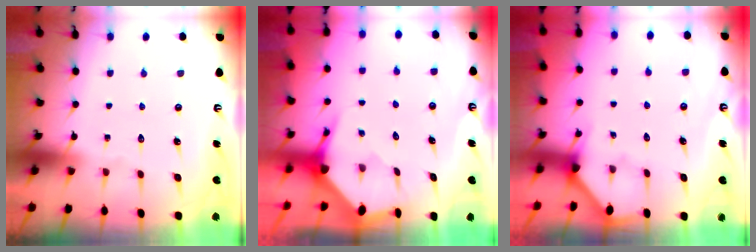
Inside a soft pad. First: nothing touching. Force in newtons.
{"total": 3.5, "press": 3.5, "slide": 0.5}
{"total": 2.6, "press": 2.6, "slide": 0.3}